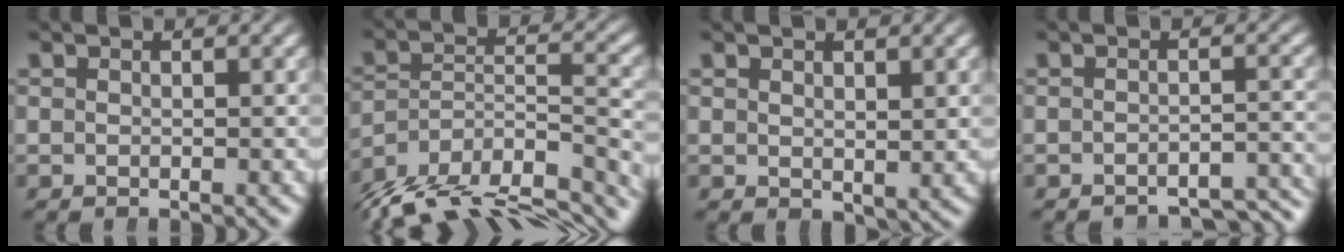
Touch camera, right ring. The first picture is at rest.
{"total": 13.2, "force": [-9.4, 6.7, 6.3], "torque": [-0.109, -0.050, -0.130]}
{"total": 1.1, "force": [0.6, 0.4, 0.7], "torque": [-0.001, -0.006, 0.021]}
{"total": 4.5, "force": [-4.4, 0.6, 1.0], "torque": [-0.004, -0.008, -0.068]}